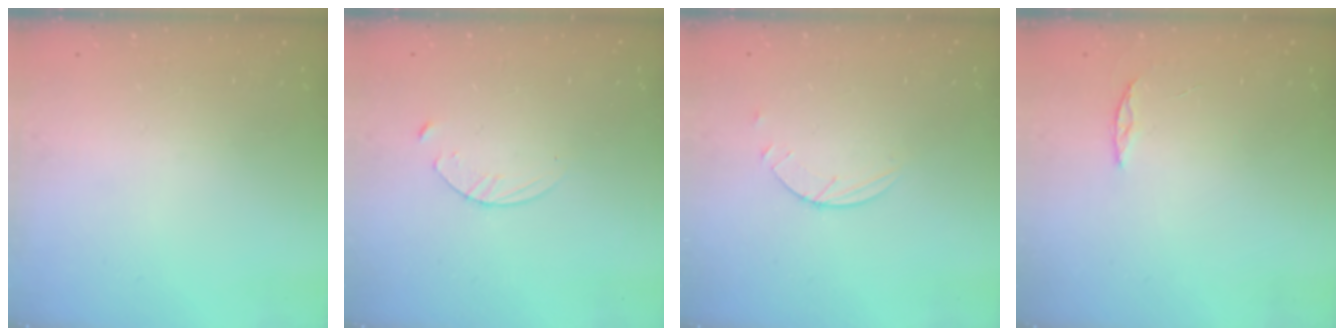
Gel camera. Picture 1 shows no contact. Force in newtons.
{"total": 3.1, "press": 3.1, "slide": 0.3}
{"total": 2.5, "press": 2.4, "slide": 0.3}
{"total": 2.4, "press": 2.4, "slide": 0.2}